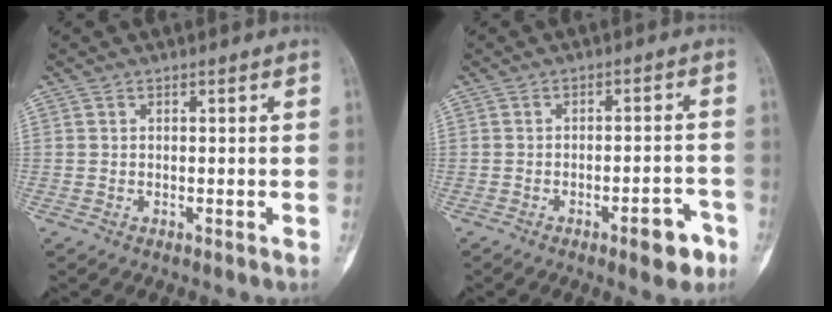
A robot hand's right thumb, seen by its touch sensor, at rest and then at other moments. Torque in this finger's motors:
{"motor_torque": [0.99, 0.45, 0.60, -0.47, 0.07]}